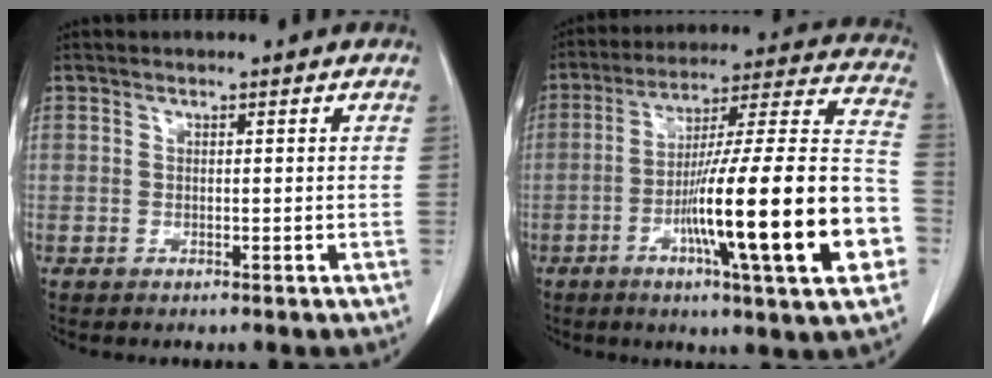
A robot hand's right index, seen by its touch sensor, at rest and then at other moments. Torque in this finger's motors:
{"motor_torque": [2.14, 0.00, 1.05, 0.21]}